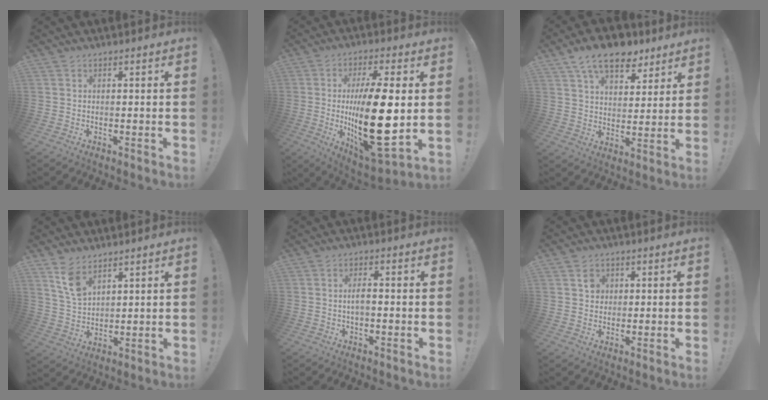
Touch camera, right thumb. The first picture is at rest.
{"total": 23.6, "force": [-0.2, 7.9, 22.2], "torque": [-0.400, -0.024, -0.005]}
{"total": 14.3, "force": [9.2, 7.5, 8.1], "torque": [-0.122, -0.046, 0.165]}
{"total": 7.7, "force": [5.3, 3.8, 4.2], "torque": [-0.073, -0.028, 0.100]}
{"total": 3.0, "force": [-0.7, 0.9, 2.8], "torque": [-0.062, 0.007, -0.015]}
{"total": 3.2, "force": [1.1, 2.8, 1.0], "torque": [-0.002, -0.005, 0.015]}